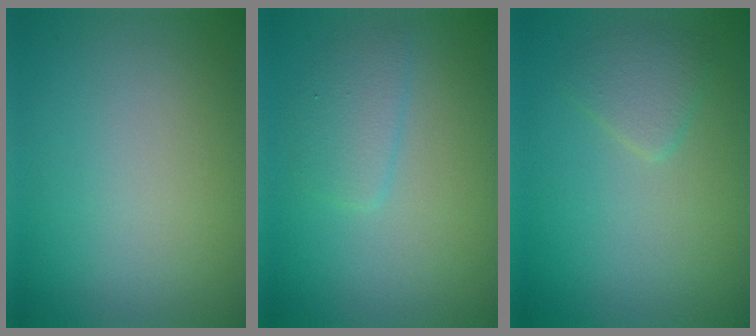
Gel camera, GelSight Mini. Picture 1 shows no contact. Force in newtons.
{"total": 1.9, "press": 1.9, "slide": 0.1}
{"total": 1.8, "press": 1.8, "slide": 0.1}